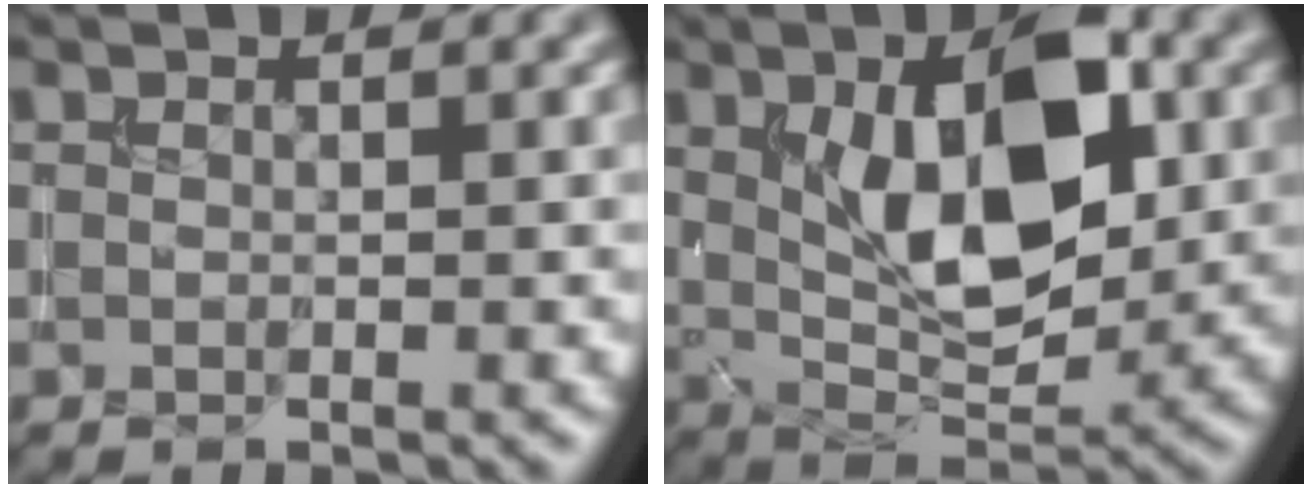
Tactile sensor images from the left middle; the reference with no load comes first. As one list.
[{"total": 9.9, "force": [2.1, 4.8, 8.4], "torque": [-0.141, 0.003, 0.035]}]